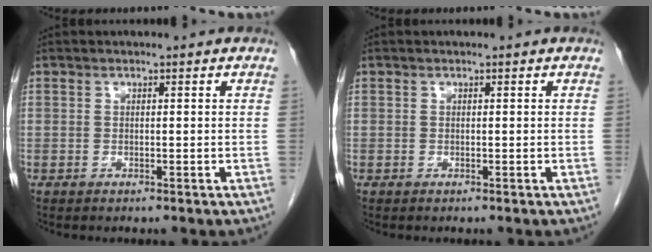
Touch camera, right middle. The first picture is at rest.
{"total": 0.0}